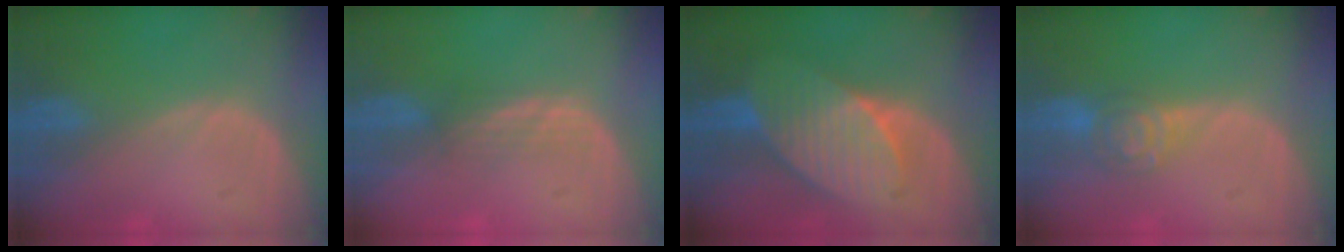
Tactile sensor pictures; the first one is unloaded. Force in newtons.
{"total": 2.2, "press": 2.2, "slide": 0.4}
{"total": 8.0, "press": 8.0, "slide": 0.2}
{"total": 4.6, "press": 4.5, "slide": 0.8}